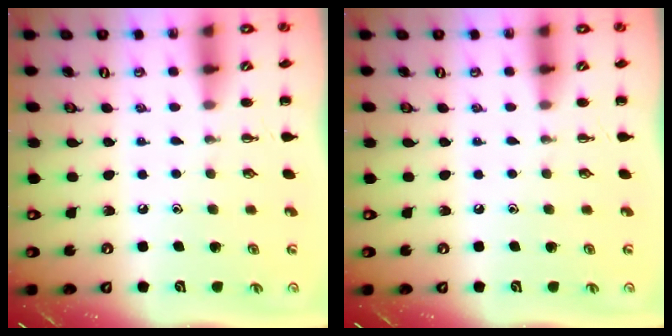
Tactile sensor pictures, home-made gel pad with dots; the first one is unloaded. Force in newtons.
{"total": 0.0}